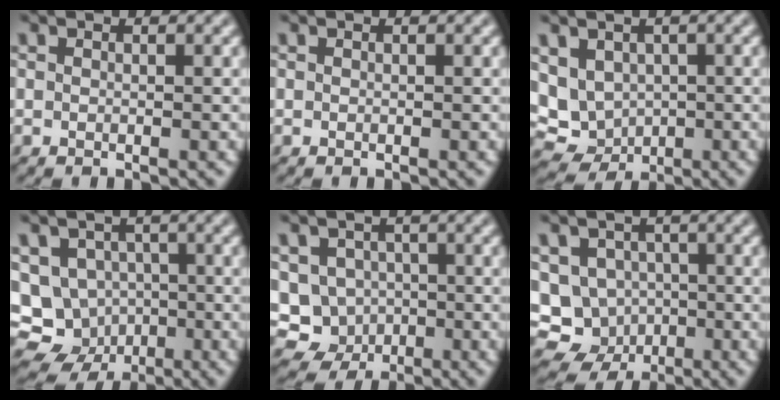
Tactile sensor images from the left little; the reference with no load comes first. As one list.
[{"total": 0.0}, {"total": 5.7, "force": [0.6, 4.9, 2.8], "torque": [-0.054, -0.001, 0.011]}, {"total": 9.9, "force": [-3.2, 8.7, 3.6], "torque": [-0.057, -0.009, -0.067]}, {"total": 6.7, "force": [-1.7, 6.3, 1.8], "torque": [-0.018, 0.002, -0.052]}, {"total": 8.8, "force": [-2.8, 7.8, 2.8], "torque": [-0.038, -0.004, -0.064]}]